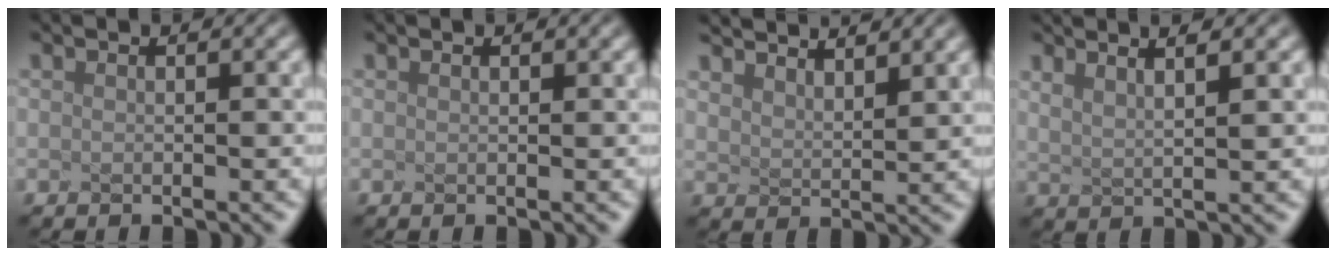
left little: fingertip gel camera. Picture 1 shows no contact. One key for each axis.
{"total": 0.0}
{"total": 3.9, "fx": 3.8, "fy": 0.1, "fz": 0.8, "tx": -0.024, "ty": 0.011, "tz": 0.070}
{"total": 2.5, "fx": 1.7, "fy": -0.1, "fz": 1.9, "tx": -0.047, "ty": 0.012, "tz": 0.037}